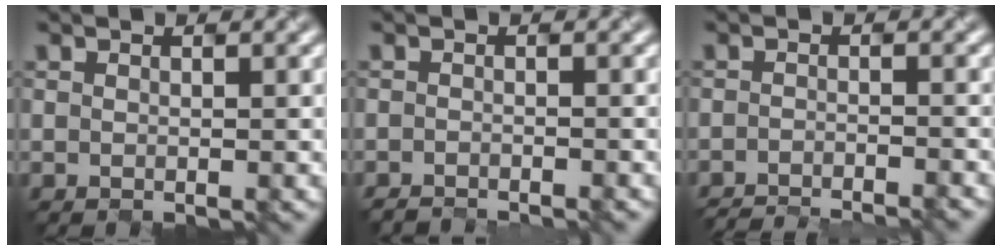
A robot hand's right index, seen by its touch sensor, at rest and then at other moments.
{"total": 1.1, "force": [-1.0, 0.2, 0.3], "torque": [0.010, -0.008, -0.022]}
{"total": 5.1, "force": [-4.8, 0.6, 1.7], "torque": [-0.007, -0.003, -0.065]}